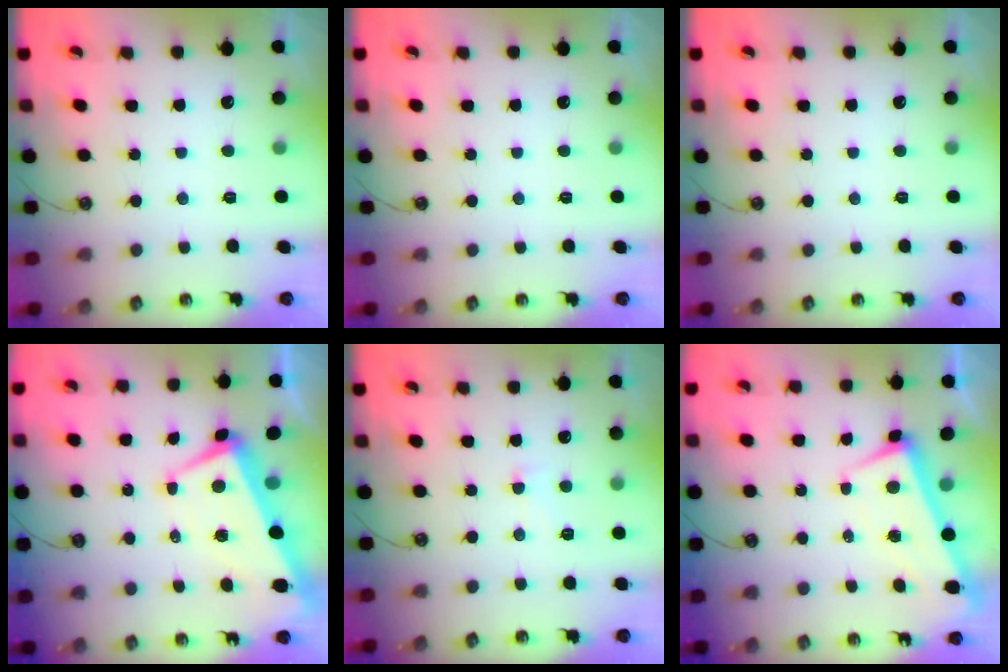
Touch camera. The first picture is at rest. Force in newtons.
{"total": 0.0}
{"total": 0.0}
{"total": 2.0, "press": 1.6, "slide": 1.2}
{"total": 0.8, "press": 0.7, "slide": 0.5}
{"total": 1.5, "press": 0.6, "slide": 1.4}